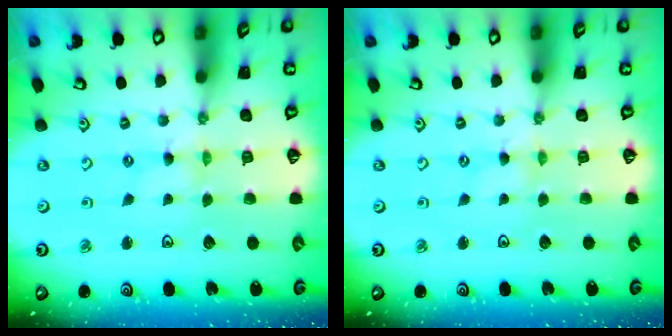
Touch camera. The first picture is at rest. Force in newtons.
{"total": 0.0}